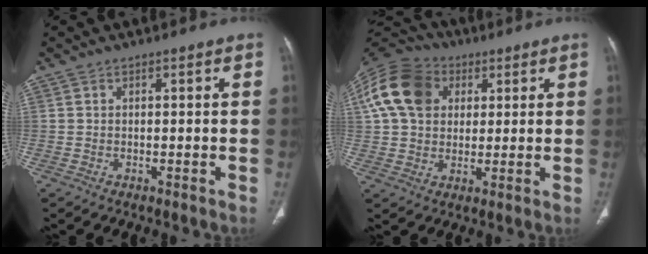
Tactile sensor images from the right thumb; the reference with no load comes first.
{"total": 16.8, "force": [4.7, 13.0, 9.6], "torque": [-0.187, 0.016, 0.076]}